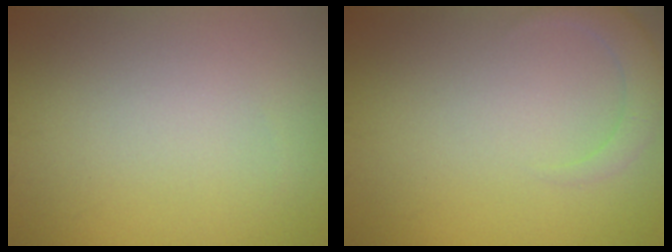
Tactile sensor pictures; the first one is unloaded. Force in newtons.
{"total": 2.1, "press": 2.1, "slide": 0.3}